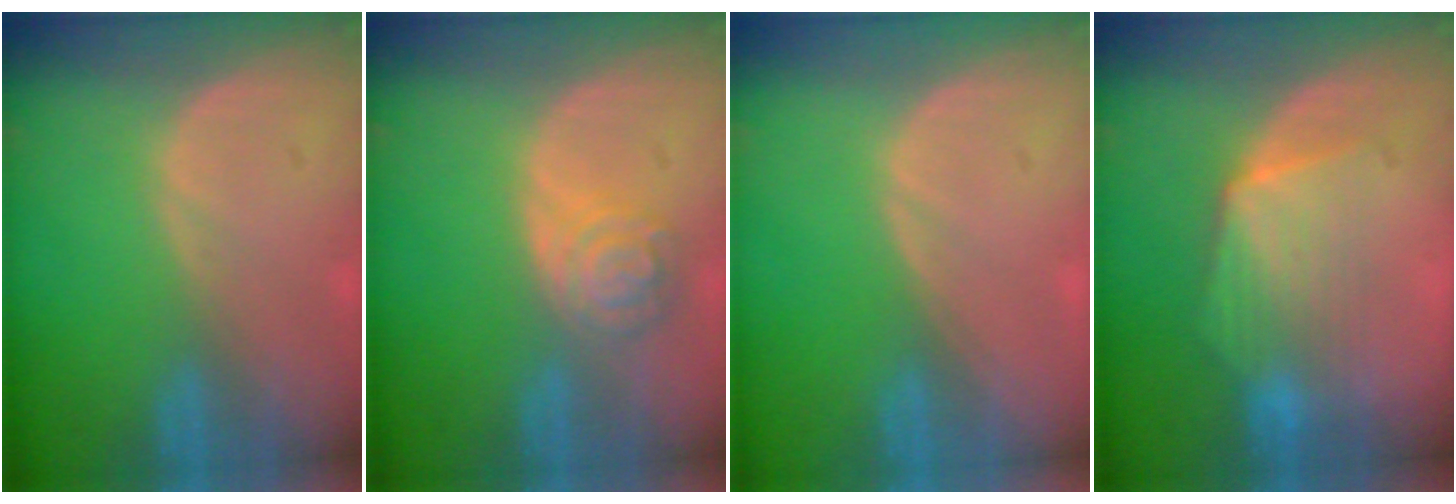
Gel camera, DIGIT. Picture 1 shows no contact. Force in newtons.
{"total": 5.3, "press": 4.7, "slide": 2.3}
{"total": 0.0}
{"total": 7.3, "press": 7.0, "slide": 2.1}